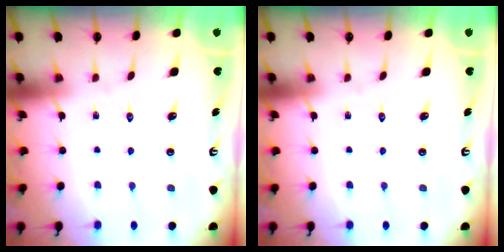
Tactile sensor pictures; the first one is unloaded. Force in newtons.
{"total": 0.0}